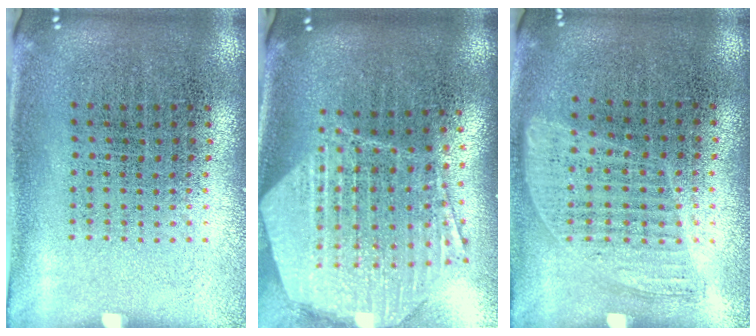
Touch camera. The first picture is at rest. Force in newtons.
{"total": 2.7, "press": 2.1, "slide": 1.7}
{"total": 0.8, "press": 0.8, "slide": 0.3}